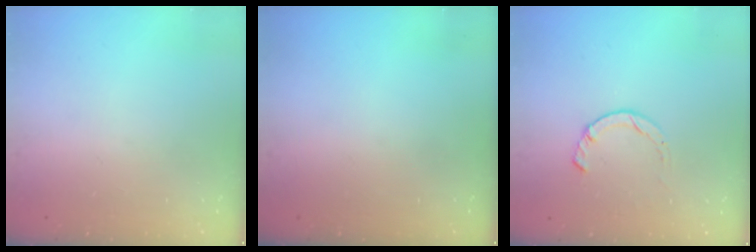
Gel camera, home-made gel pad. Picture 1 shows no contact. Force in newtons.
{"total": 0.0}
{"total": 3.0, "press": 3.0, "slide": 0.4}